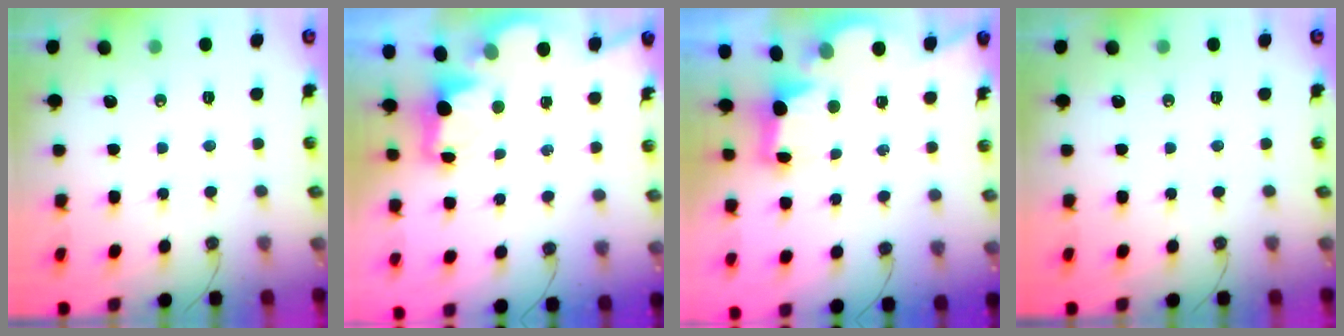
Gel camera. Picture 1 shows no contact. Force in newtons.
{"total": 2.6, "press": 2.4, "slide": 0.8}
{"total": 2.8, "press": 2.7, "slide": 0.9}
{"total": 0.0}